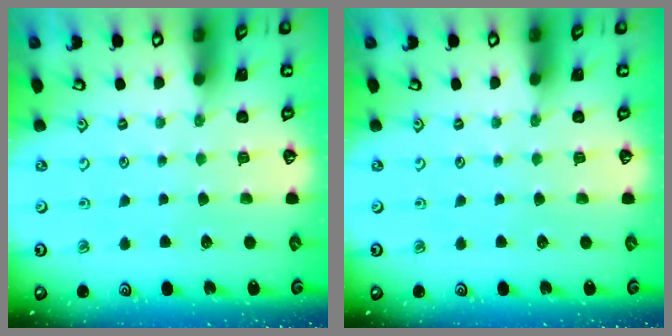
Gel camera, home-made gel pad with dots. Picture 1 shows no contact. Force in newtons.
{"total": 0.0}